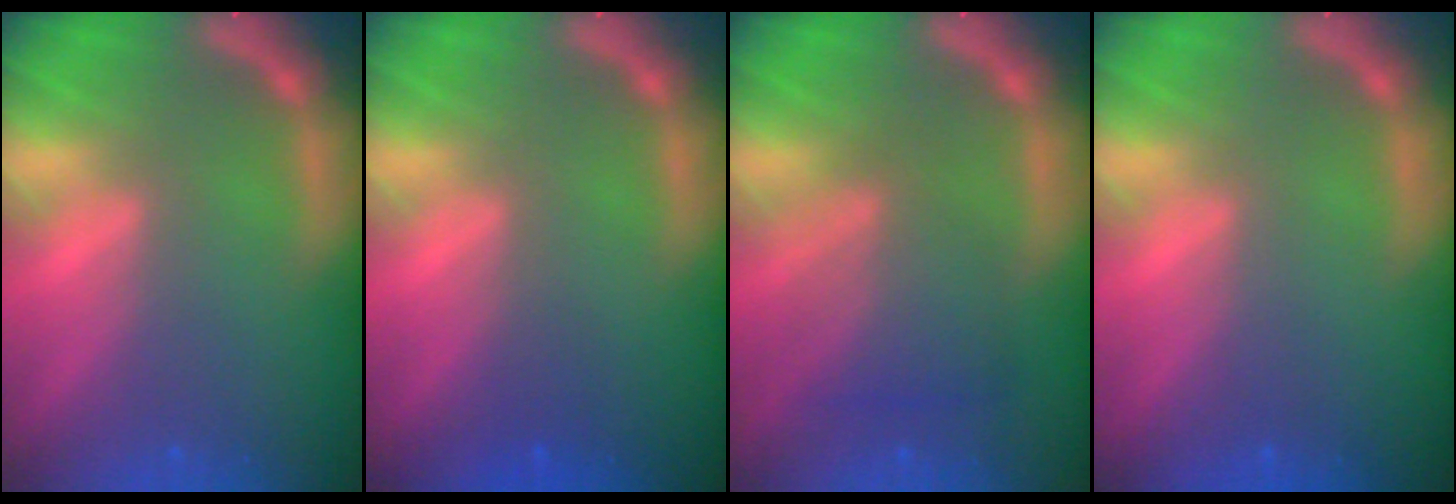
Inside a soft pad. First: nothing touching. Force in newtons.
{"total": 1.0}
{"total": 5.0}
{"total": 0.0}